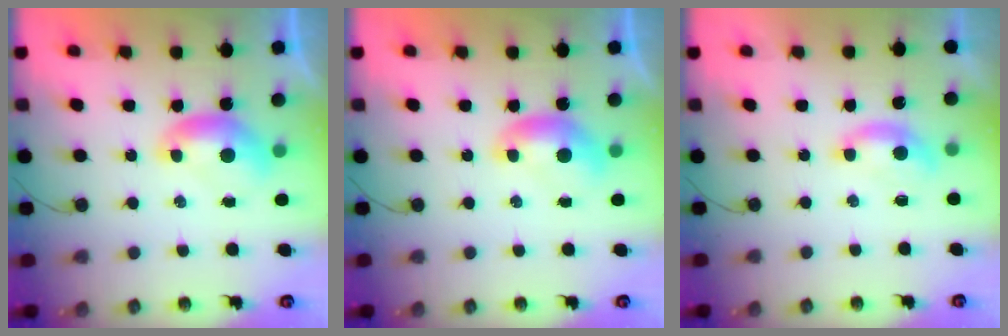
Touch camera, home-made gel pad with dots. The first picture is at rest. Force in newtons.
{"total": 0.0}
{"total": 0.9, "press": 0.7, "slide": 0.6}